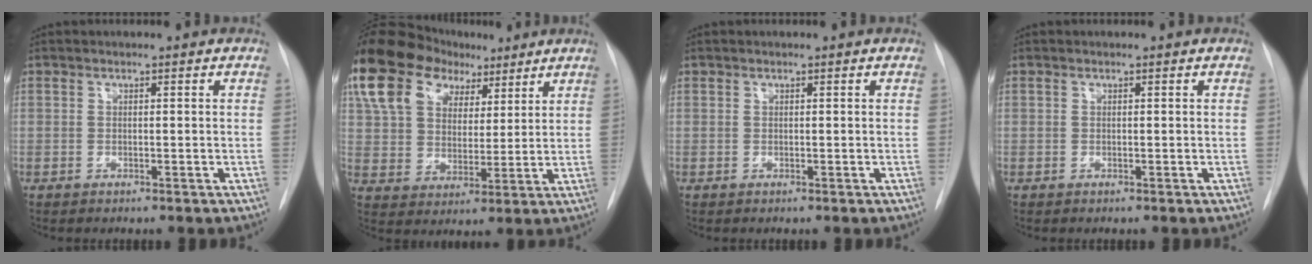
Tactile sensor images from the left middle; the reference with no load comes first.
{"total": 21.9, "force": [13.0, 14.0, 10.9], "torque": [-0.251, 0.080, 0.234]}
{"total": 0.0}
{"total": 0.0}